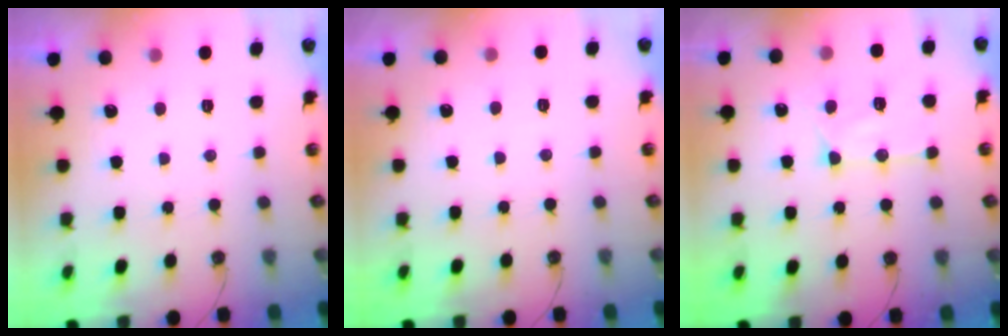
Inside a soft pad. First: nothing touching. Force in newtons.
{"total": 1.4, "press": 1.3, "slide": 0.3}
{"total": 13.5, "press": 13.4, "slide": 1.3}